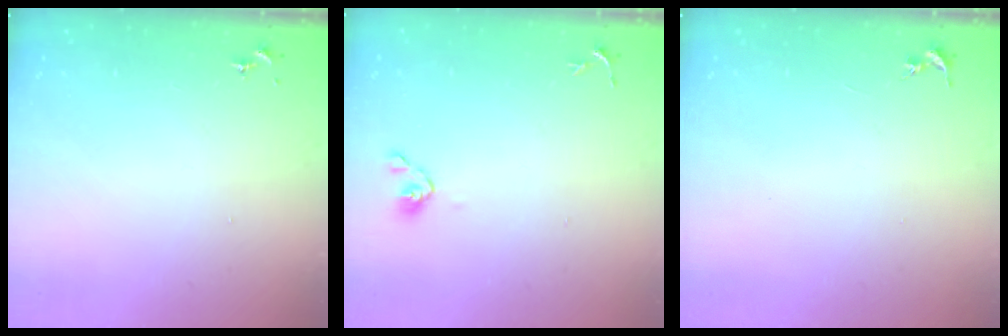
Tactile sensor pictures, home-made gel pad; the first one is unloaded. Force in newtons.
{"total": 4.3, "press": 4.2, "slide": 1.1}
{"total": 0.0}